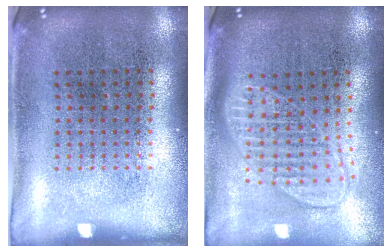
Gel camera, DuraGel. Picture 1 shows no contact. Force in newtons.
{"total": 1.9, "press": 1.6, "slide": 1.1}